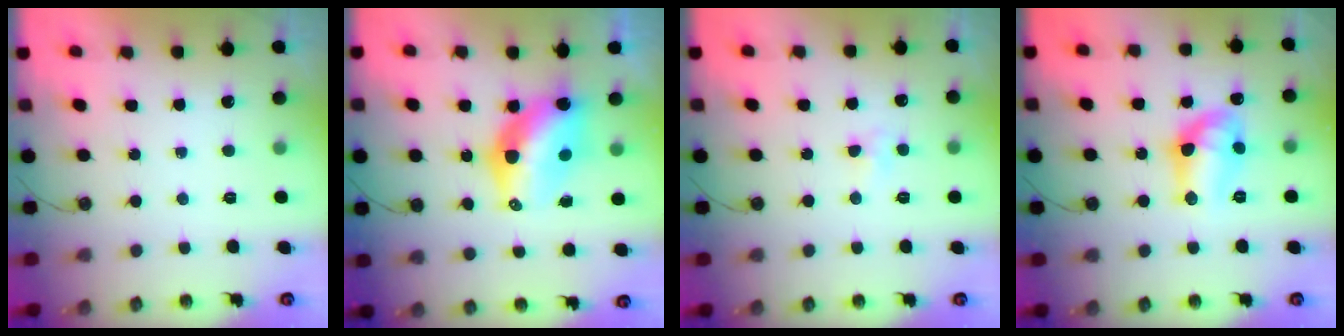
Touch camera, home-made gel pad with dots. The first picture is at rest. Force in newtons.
{"total": 10.6, "press": 10.6, "slide": 0.9}
{"total": 4.8, "press": 4.7, "slide": 0.6}
{"total": 11.7, "press": 11.7, "slide": 0.5}